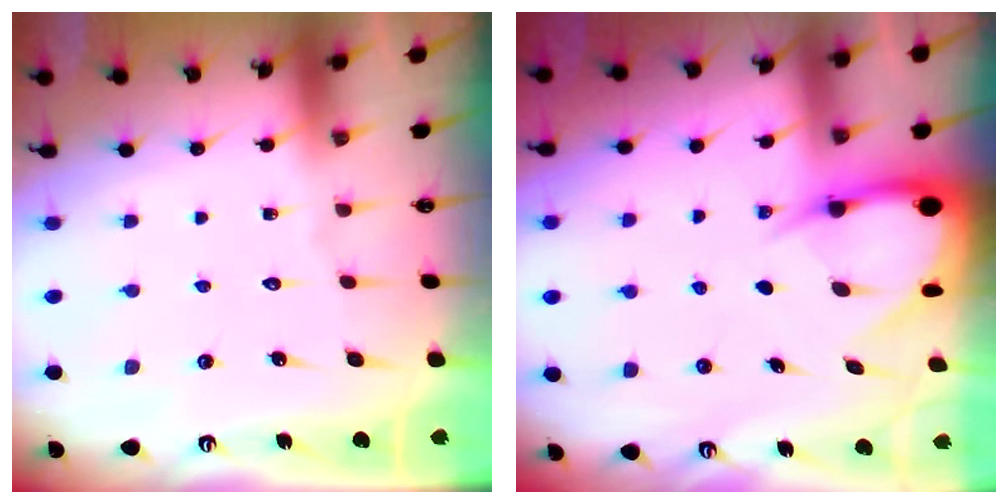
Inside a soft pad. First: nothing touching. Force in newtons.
{"total": 5.8, "press": 5.8, "slide": 0.7}